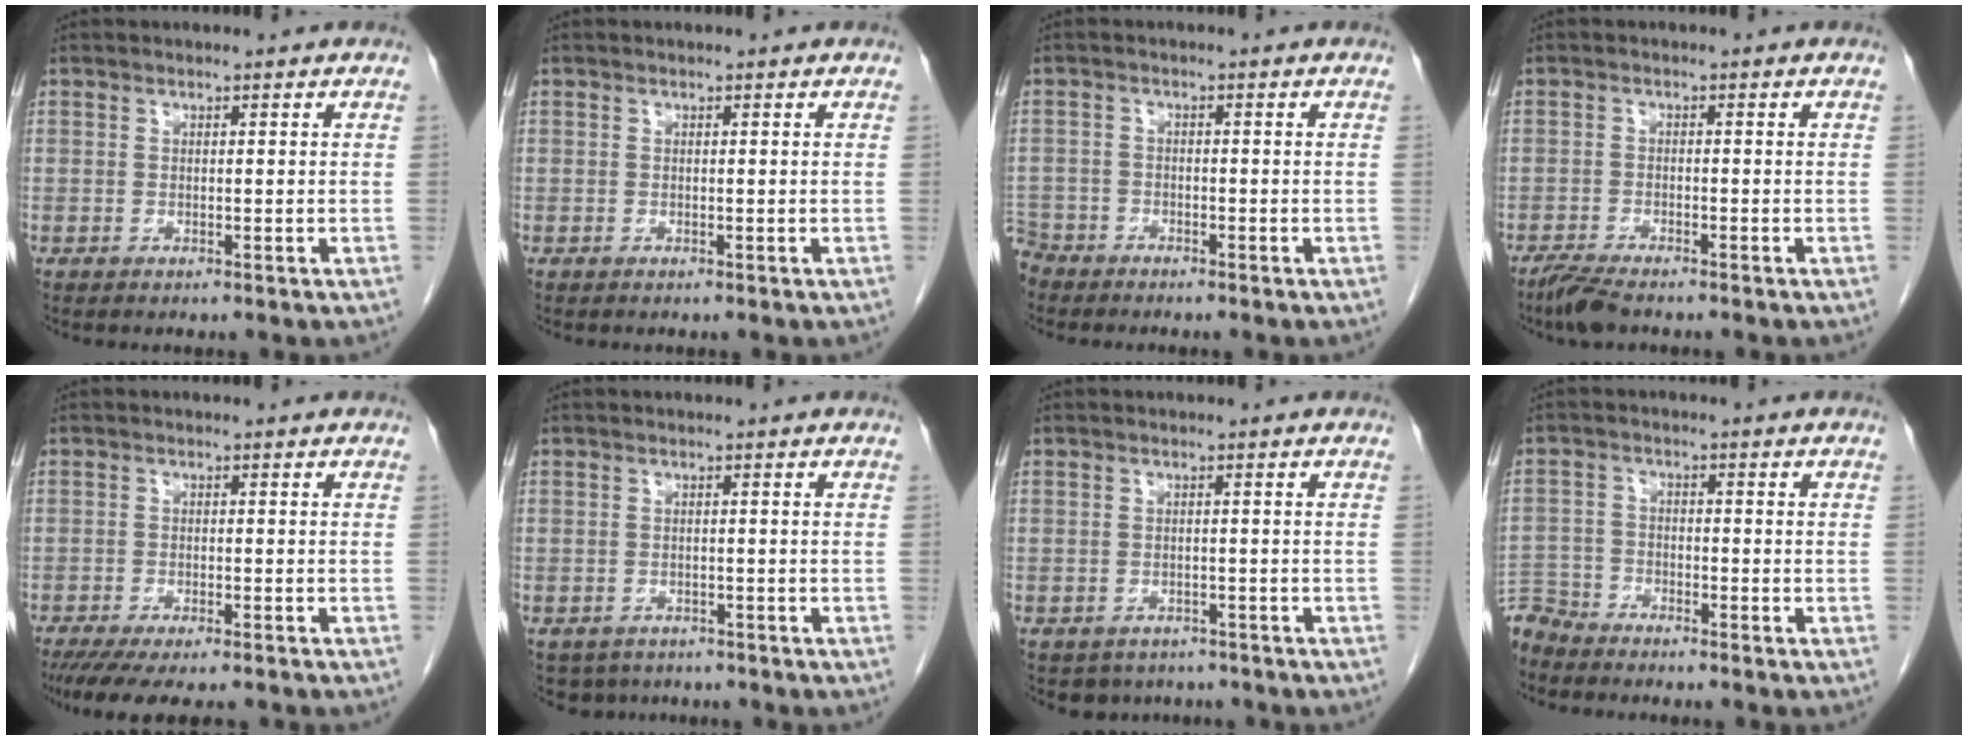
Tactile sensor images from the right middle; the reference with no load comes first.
{"total": 0.0}
{"total": 4.4, "force": [-4.0, 1.8, 0.2], "torque": [-0.003, -0.006, -0.081]}
{"total": 3.5, "force": [-3.0, 0.4, 1.9], "torque": [-0.045, -0.012, -0.056]}
{"total": 11.5, "force": [-9.7, 2.2, 5.8], "torque": [-0.087, -0.019, -0.137]}
{"total": 4.0, "force": [-3.2, 2.4, 0.4], "torque": [0.002, 0.002, -0.045]}
{"total": 4.2, "force": [-3.5, 2.4, 0.2], "torque": [0.003, 0.007, -0.045]}
{"total": 5.8, "force": [-5.7, 1.2, 0.0], "torque": [0.006, -0.006, -0.113]}